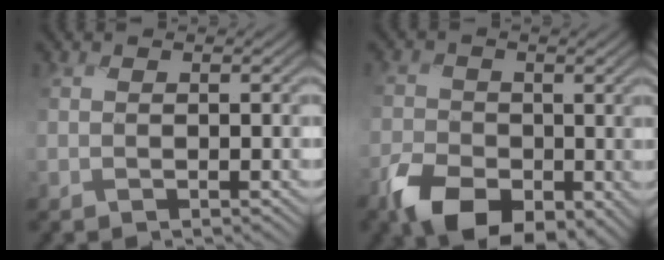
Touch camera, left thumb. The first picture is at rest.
{"total": 6.3, "force": [-3.4, 4.3, 3.2], "torque": [-0.052, -0.017, -0.074]}